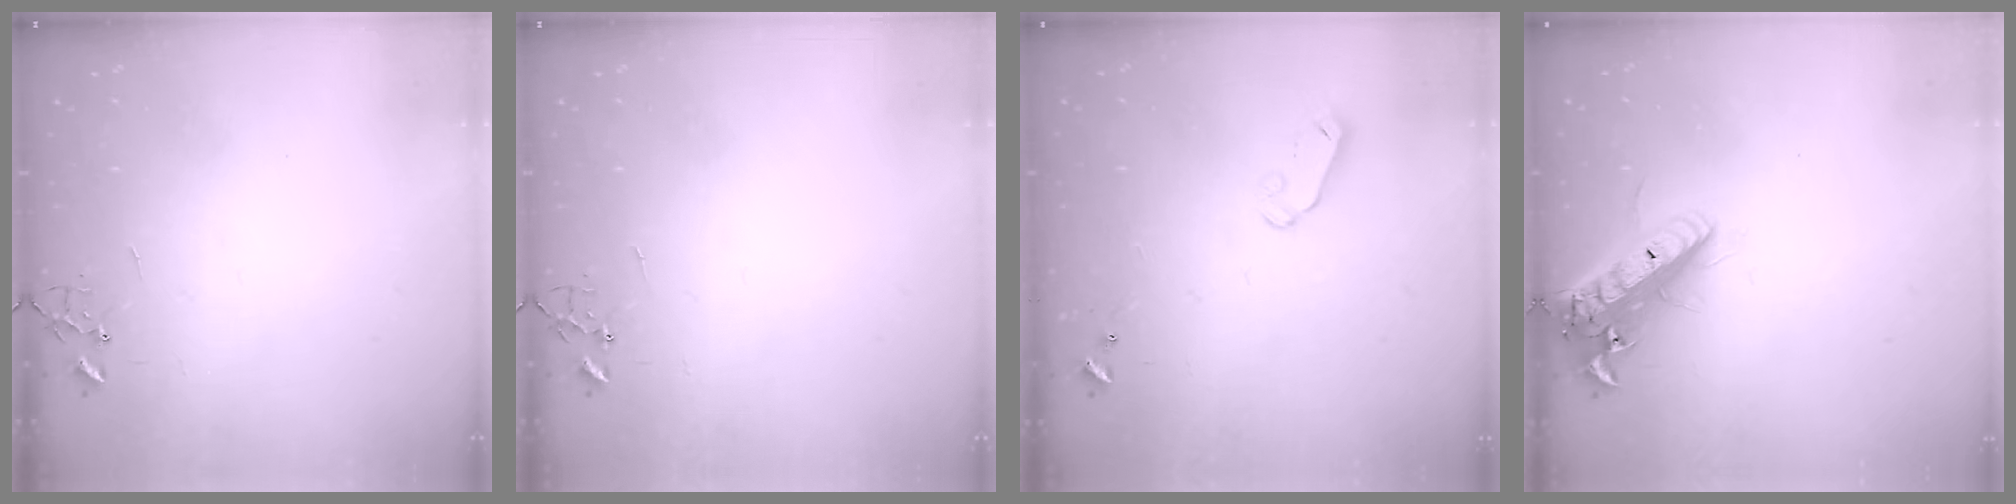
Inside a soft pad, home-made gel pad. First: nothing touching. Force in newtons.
{"total": 0.0}
{"total": 4.0, "press": 4.0, "slide": 0.4}
{"total": 17.1, "press": 16.8, "slide": 3.3}